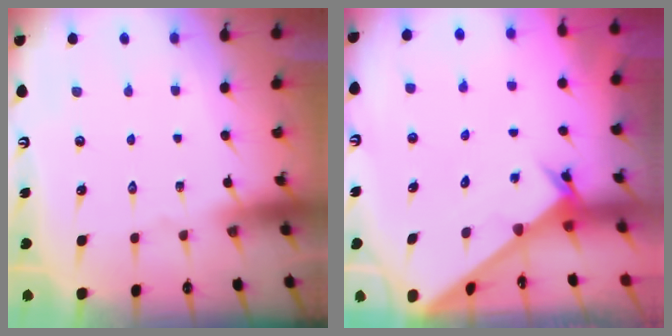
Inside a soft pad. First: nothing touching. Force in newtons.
{"total": 2.5, "press": 2.5, "slide": 0.2}